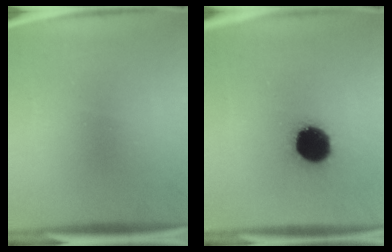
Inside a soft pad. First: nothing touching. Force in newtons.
{"total": 14.7}